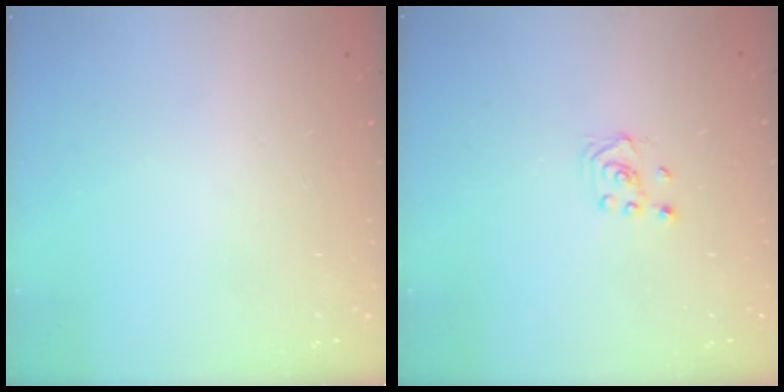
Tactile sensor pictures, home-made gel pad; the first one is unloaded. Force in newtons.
{"total": 1.9, "press": 1.8, "slide": 0.6}